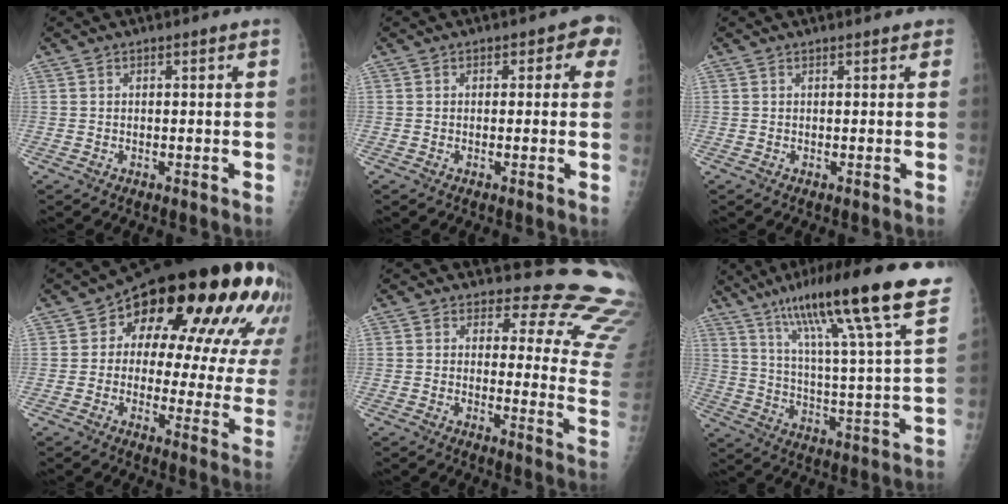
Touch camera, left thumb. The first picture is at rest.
{"total": 4.0, "force": [1.2, 2.7, 2.7], "torque": [0.005, 0.004, 0.003]}
{"total": 1.1, "force": [0.8, 0.6, 0.4], "torque": [0.005, -0.001, 0.004]}
{"total": 27.8, "force": [13.0, 13.0, 20.8], "torque": [-0.231, -0.005, 0.168]}
{"total": 18.3, "force": [15.8, 7.0, 6.0], "torque": [-0.023, -0.140, 0.147]}
{"total": 24.7, "force": [16.5, 2.7, 18.2], "torque": [-0.273, -0.046, 0.250]}